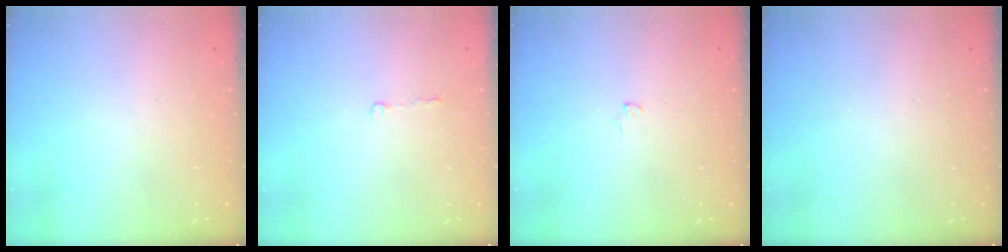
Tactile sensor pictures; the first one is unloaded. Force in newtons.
{"total": 2.2, "press": 2.2, "slide": 0.4}
{"total": 5.8, "press": 5.2, "slide": 2.6}
{"total": 0.0}